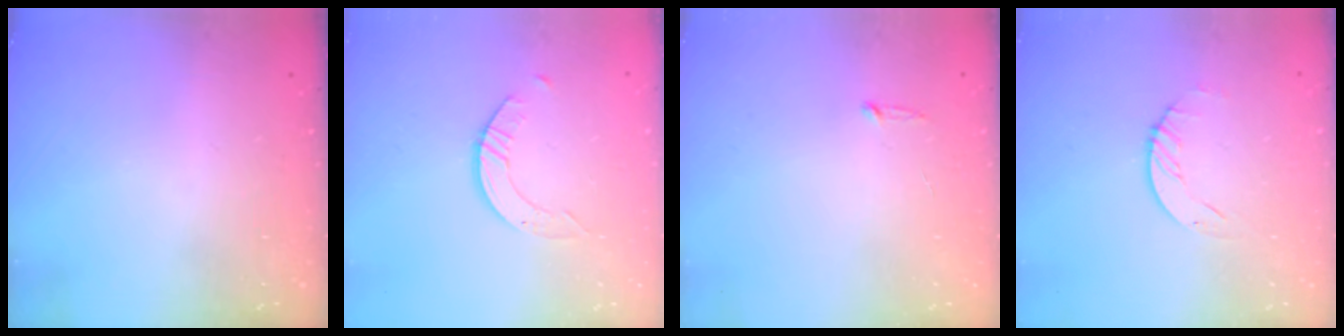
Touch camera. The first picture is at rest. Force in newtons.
{"total": 3.0, "press": 3.0, "slide": 0.2}
{"total": 2.5, "press": 2.5, "slide": 0.2}
{"total": 1.9, "press": 1.9, "slide": 0.2}